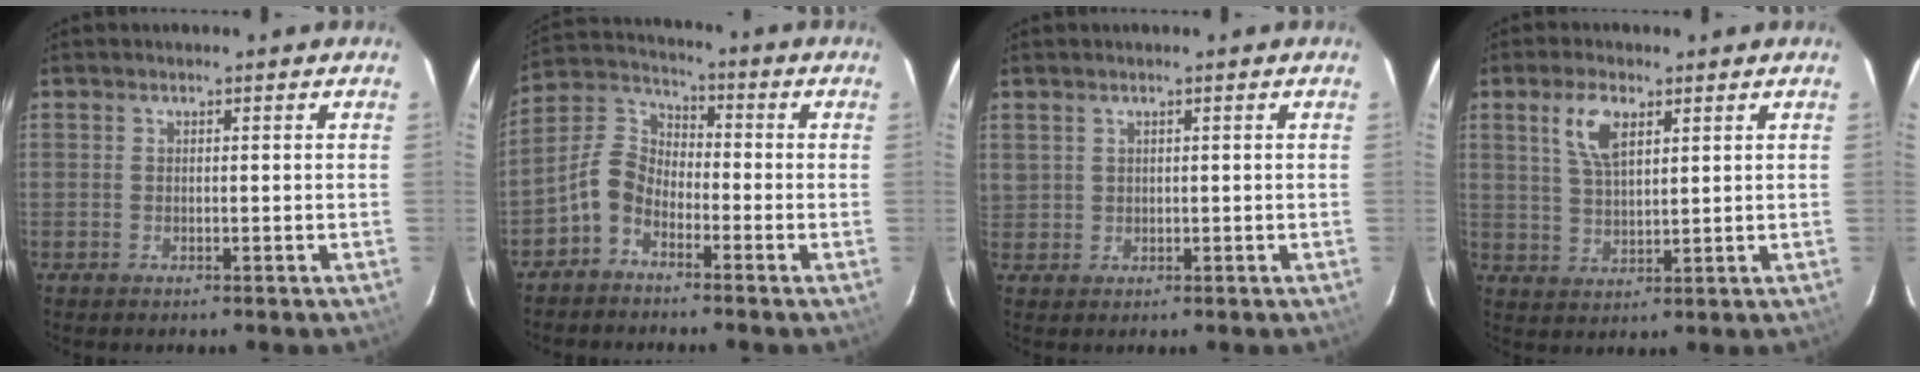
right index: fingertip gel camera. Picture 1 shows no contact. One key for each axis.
{"total": 7.0, "fx": -4.3, "fy": 4.2, "fz": 3.6, "tx": -0.077, "ty": 0.022, "tz": -0.094}
{"total": 1.8, "fx": 1.1, "fy": 1.4, "fz": 0.3, "tx": 0.002, "ty": 0.006, "tz": 0.026}
{"total": 6.6, "fx": 3.2, "fy": 2.9, "fz": 5.0, "tx": -0.097, "ty": 0.008, "tz": 0.066}